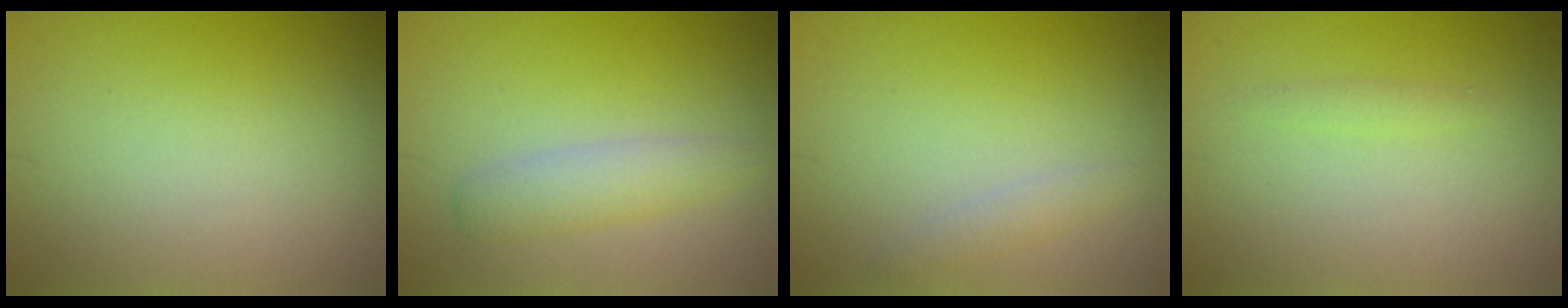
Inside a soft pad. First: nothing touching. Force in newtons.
{"total": 2.6, "press": 2.6, "slide": 0.0}
{"total": 1.1, "press": 1.1, "slide": 0.1}
{"total": 0.7, "press": 0.7, "slide": 0.1}